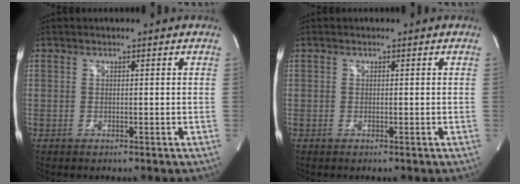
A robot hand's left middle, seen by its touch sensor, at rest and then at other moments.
{"total": 0.0}